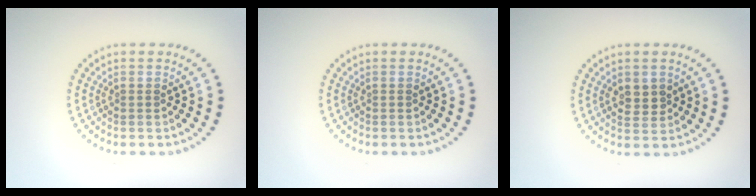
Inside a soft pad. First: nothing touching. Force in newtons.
{"total": 0.0}
{"total": 1.6, "press": 1.5, "slide": 0.5}